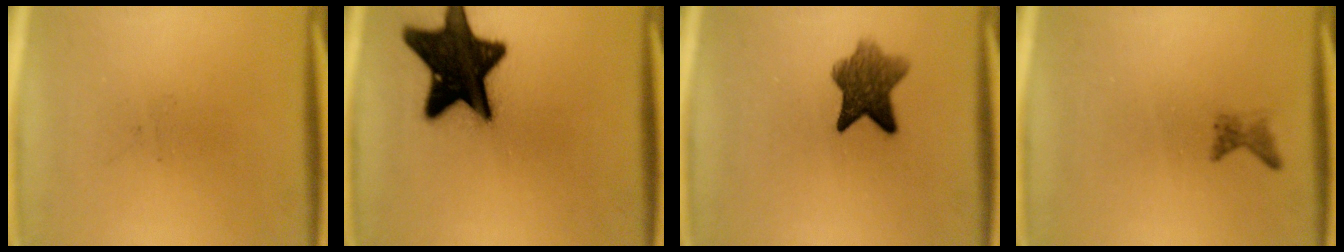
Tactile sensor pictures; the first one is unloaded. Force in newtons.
{"total": 20.0}
{"total": 7.1}
{"total": 1.2}